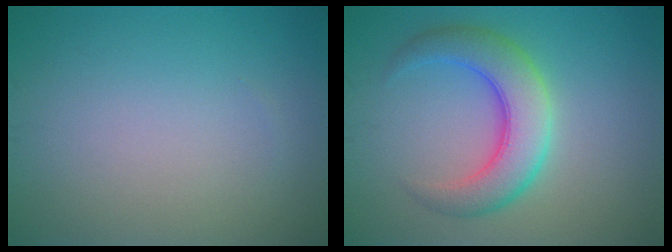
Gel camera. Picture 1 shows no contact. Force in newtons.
{"total": 5.9, "press": 5.9, "slide": 0.2}